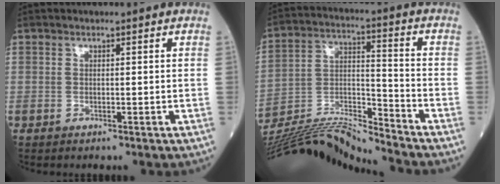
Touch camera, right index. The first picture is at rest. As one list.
[{"total": 15.6, "force": [-15.1, -1.8, 3.2], "torque": [-0.063, 0.027, -0.274]}]